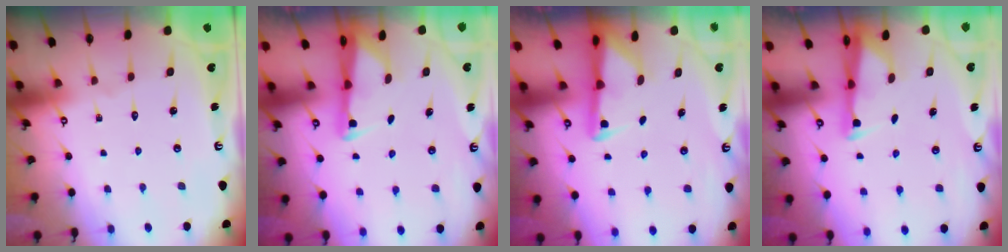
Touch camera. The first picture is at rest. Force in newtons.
{"total": 2.7, "press": 2.7, "slide": 0.5}
{"total": 3.0, "press": 2.9, "slide": 0.7}
{"total": 2.9, "press": 2.8, "slide": 0.8}